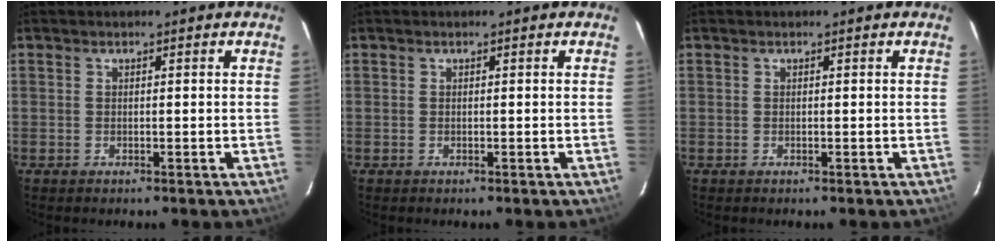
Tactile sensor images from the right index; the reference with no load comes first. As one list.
[{"total": 0.0}, {"total": 0.0}]